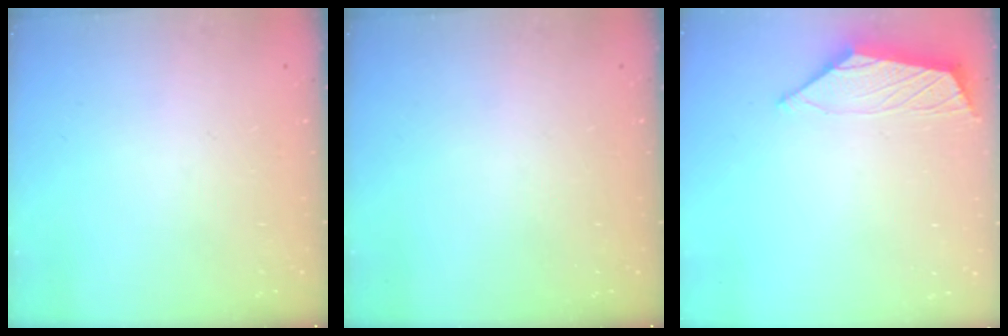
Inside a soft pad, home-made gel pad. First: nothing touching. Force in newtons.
{"total": 0.0}
{"total": 2.3, "press": 2.3, "slide": 0.5}